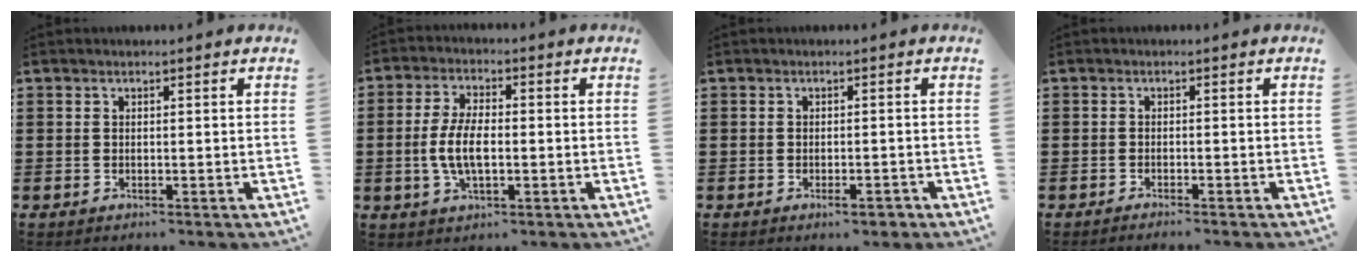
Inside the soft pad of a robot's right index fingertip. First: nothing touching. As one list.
[{"total": 6.4, "force": [-0.8, 2.8, 5.7], "torque": [-0.135, -0.006, -0.025]}, {"total": 2.0, "force": [-1.2, 0.5, 1.6], "torque": [-0.027, 0.001, -0.021]}, {"total": 1.0, "force": [-1.0, -0.2, 0.1], "torque": [-0.004, -0.003, -0.020]}]